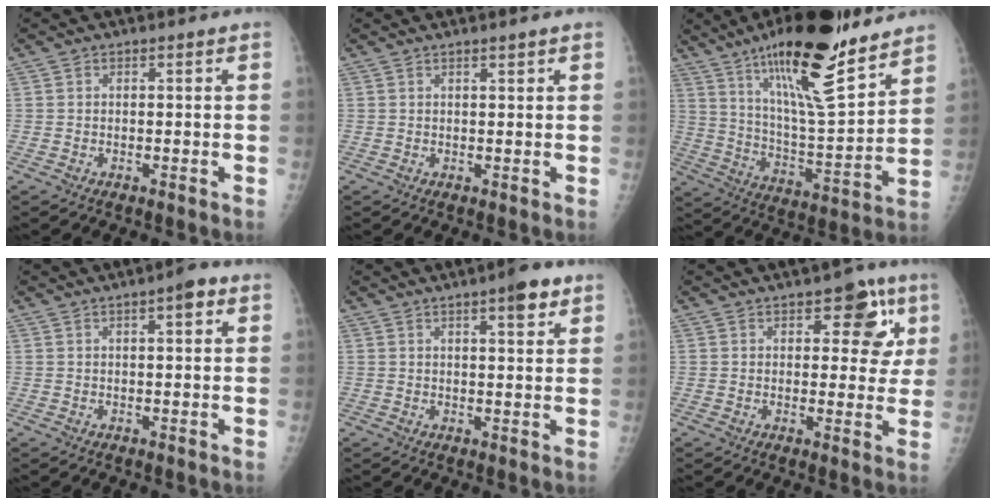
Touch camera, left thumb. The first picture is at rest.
{"total": 1.0, "force": [0.8, 0.1, 0.6], "torque": [-0.007, -0.005, 0.013]}
{"total": 23.0, "force": [15.8, 4.8, 16.0], "torque": [-0.244, -0.077, 0.268]}
{"total": 3.5, "force": [1.6, 1.0, 2.9], "torque": [-0.035, -0.001, 0.018]}
{"total": 5.8, "force": [3.4, 1.5, 4.4], "torque": [-0.051, -0.014, 0.043]}
{"total": 9.1, "force": [4.0, 4.8, 6.6], "torque": [-0.034, -0.010, 0.043]}